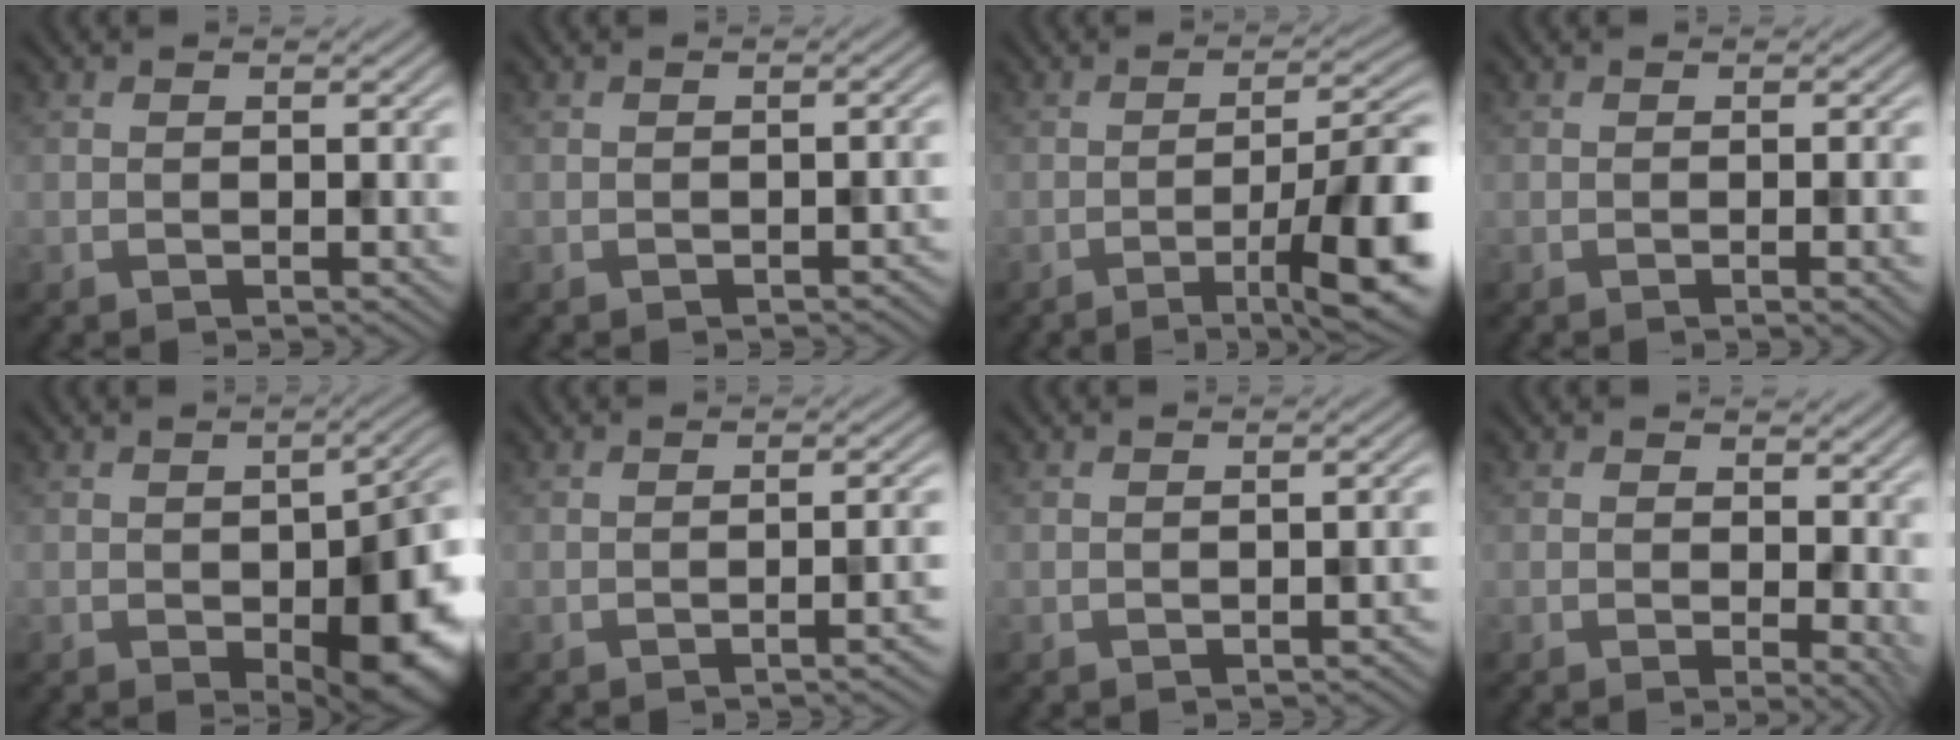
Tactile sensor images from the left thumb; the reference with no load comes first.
{"total": 1.0, "force": [-0.8, 0.3, 0.6], "torque": [-0.009, 0.000, -0.010]}
{"total": 11.5, "force": [-4.8, 2.4, 10.2], "torque": [-0.143, 0.008, -0.073]}
{"total": 2.9, "force": [-0.6, 0.7, 2.8], "torque": [-0.035, 0.000, -0.009]}
{"total": 12.1, "force": [-3.4, 5.8, 10.0], "torque": [-0.122, -0.032, -0.035]}
{"total": 3.0, "force": [-1.2, 0.7, 2.7], "torque": [-0.026, 0.008, -0.025]}
{"total": 1.2, "force": [-0.8, 0.2, 0.9], "torque": [-0.010, 0.003, -0.011]}
{"total": 4.4, "force": [0.7, 2.3, 3.7], "torque": [-0.047, -0.007, 0.011]}